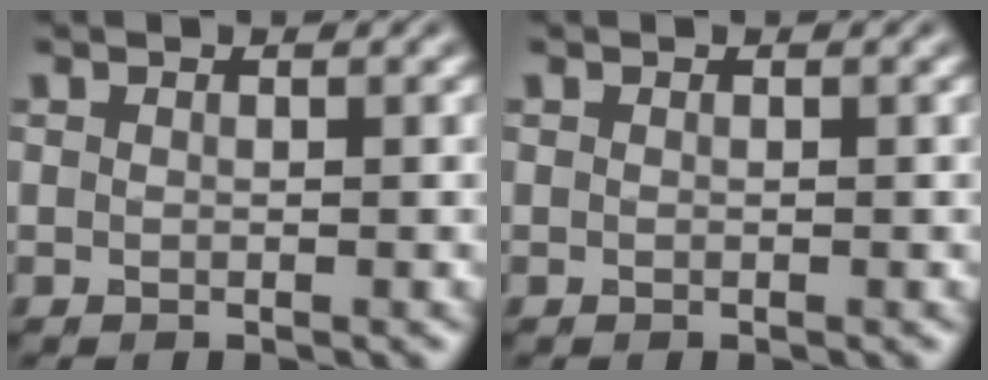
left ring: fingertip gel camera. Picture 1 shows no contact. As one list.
[{"total": 0.0}]